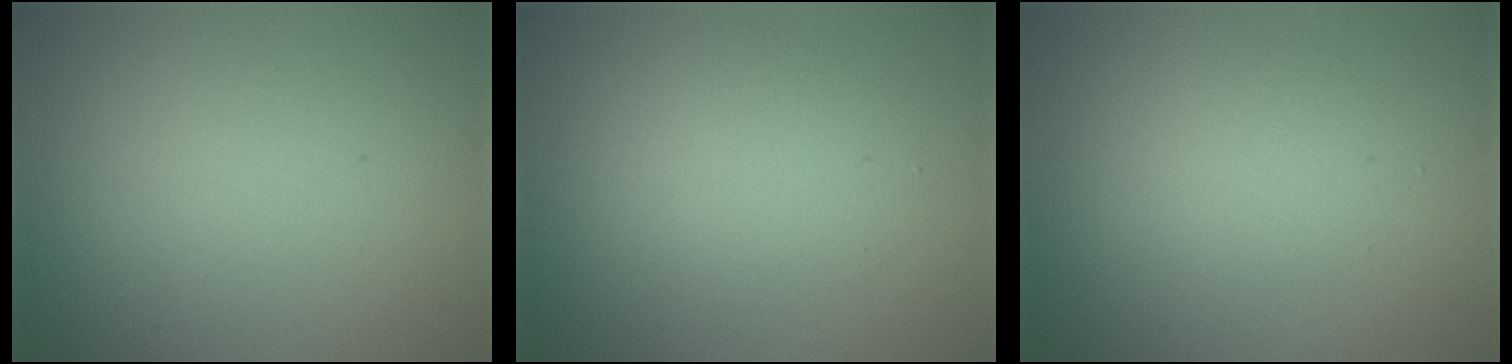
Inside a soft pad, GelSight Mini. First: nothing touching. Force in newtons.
{"total": 3.0, "press": 3.0, "slide": 0.2}
{"total": 1.7, "press": 1.7, "slide": 0.1}